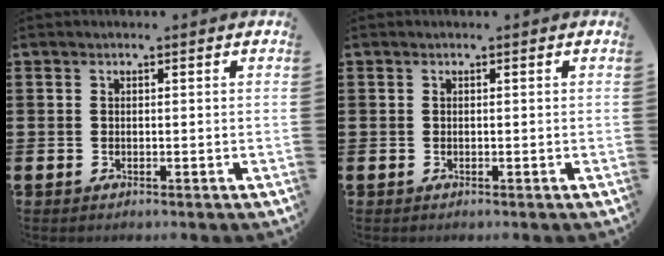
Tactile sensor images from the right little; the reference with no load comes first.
{"total": 0.0}